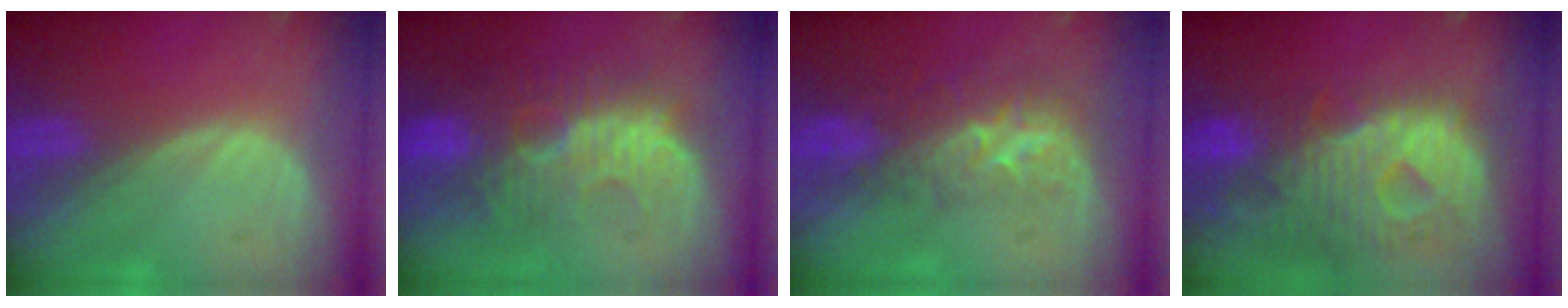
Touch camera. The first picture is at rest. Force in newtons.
{"total": 11.0, "press": 9.7, "slide": 5.1}
{"total": 8.8, "press": 7.2, "slide": 5.1}
{"total": 12.8, "press": 11.0, "slide": 6.6}